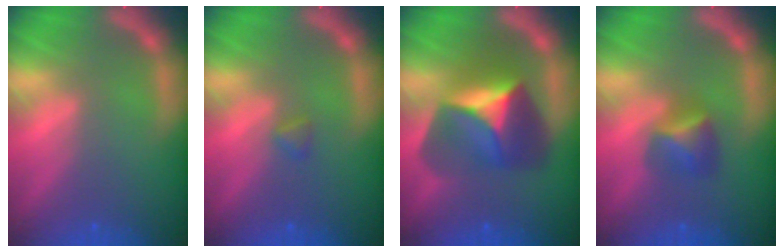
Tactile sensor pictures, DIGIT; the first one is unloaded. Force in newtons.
{"total": 0.9}
{"total": 7.9}
{"total": 2.9}